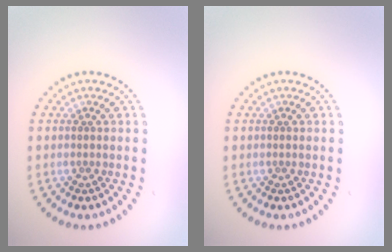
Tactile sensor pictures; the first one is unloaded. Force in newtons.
{"total": 0.0}